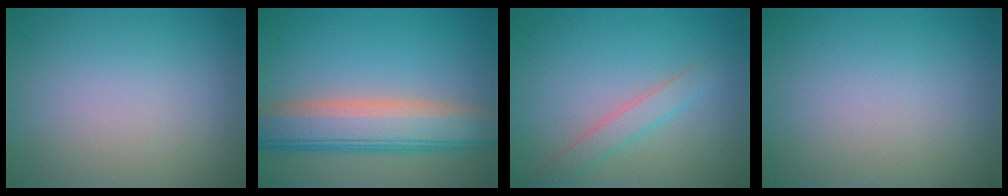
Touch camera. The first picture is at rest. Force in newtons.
{"total": 7.2, "press": 7.2, "slide": 0.1}
{"total": 2.0, "press": 2.0, "slide": 0.1}
{"total": 0.0}